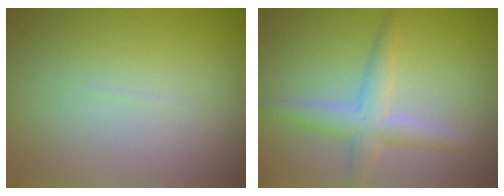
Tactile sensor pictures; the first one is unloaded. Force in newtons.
{"total": 3.2, "press": 3.2, "slide": 0.0}